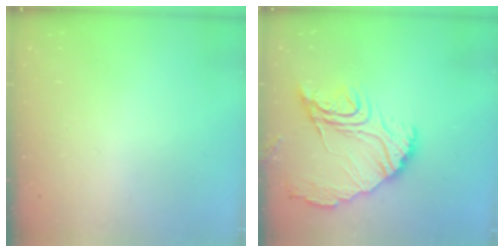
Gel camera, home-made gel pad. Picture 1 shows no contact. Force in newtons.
{"total": 15.3, "press": 15.2, "slide": 1.4}